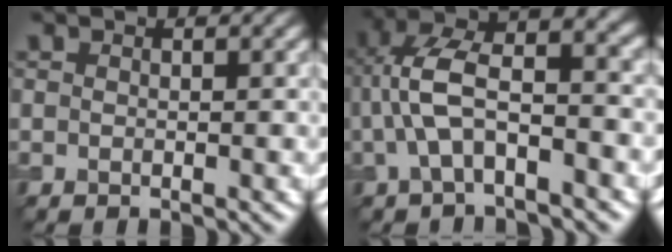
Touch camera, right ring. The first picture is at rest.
{"total": 7.6, "force": [-0.9, 3.1, 6.8], "torque": [-0.143, 0.024, -0.021]}